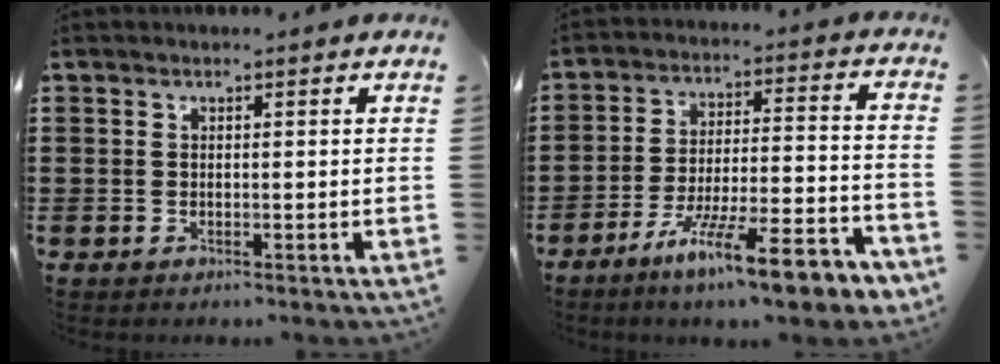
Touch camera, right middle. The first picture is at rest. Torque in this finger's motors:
{"motor_torque": [2.14, 0.00, 0.60, 0.21]}